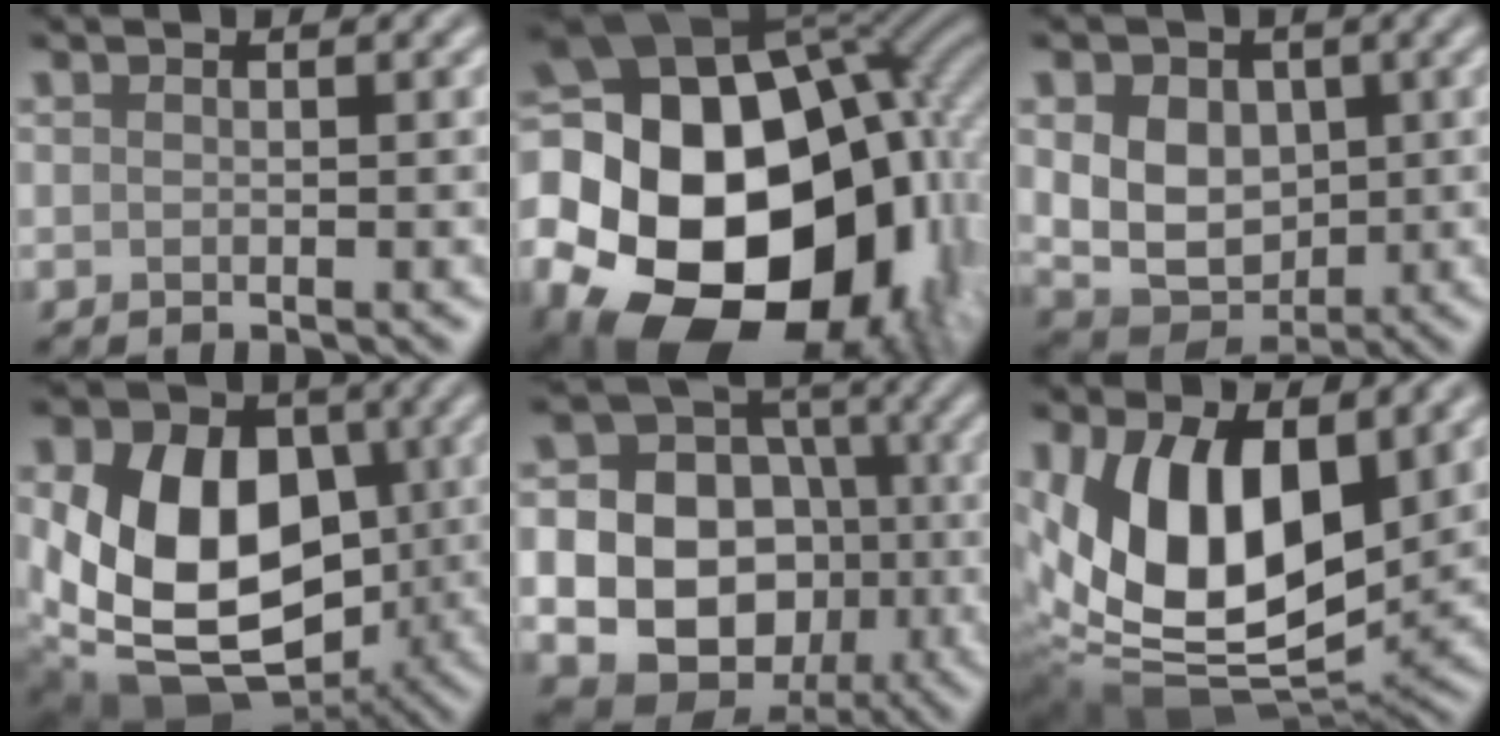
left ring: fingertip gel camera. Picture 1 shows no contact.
{"total": 23.9, "force": [-5.1, 17.5, 15.4], "torque": [-0.295, -0.048, -0.088]}
{"total": 6.4, "force": [0.8, 5.0, 3.9], "torque": [-0.075, -0.011, 0.019]}
{"total": 13.1, "force": [-0.7, 9.5, 9.0], "torque": [-0.164, -0.023, -0.013]}
{"total": 16.6, "force": [-2.6, 14.9, 6.7], "torque": [-0.151, -0.010, -0.054]}
{"total": 13.4, "force": [2.7, 7.3, 10.9], "torque": [-0.194, -0.020, 0.044]}